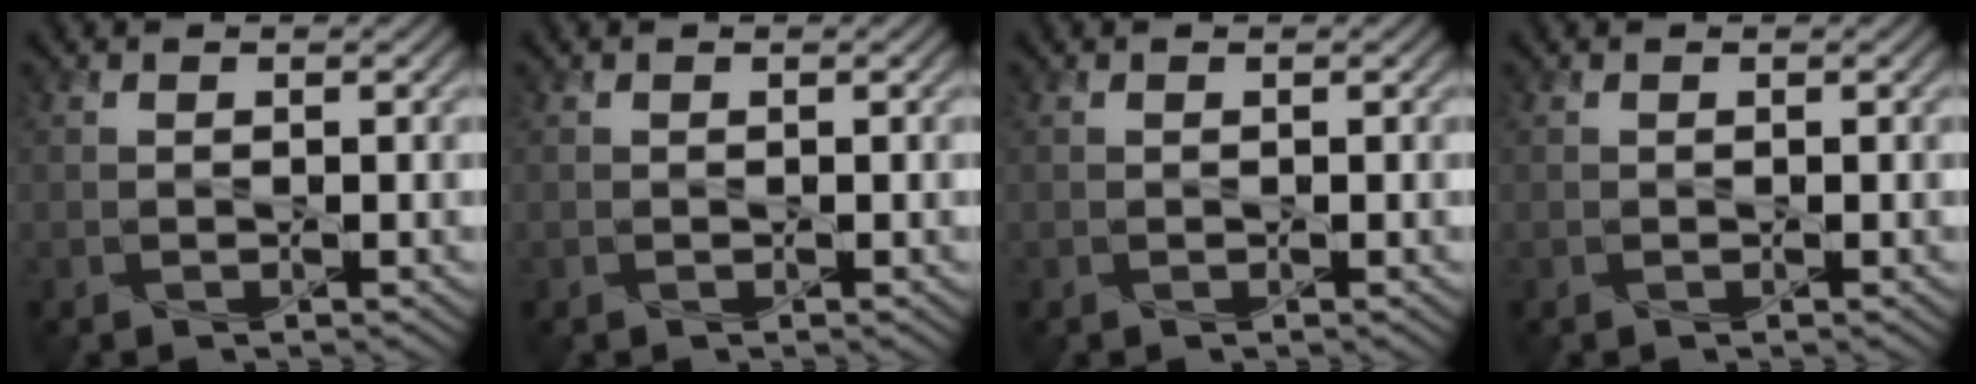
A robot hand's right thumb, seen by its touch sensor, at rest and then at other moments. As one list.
[{"total": 0.0}, {"total": 0.0}, {"total": 0.0}]